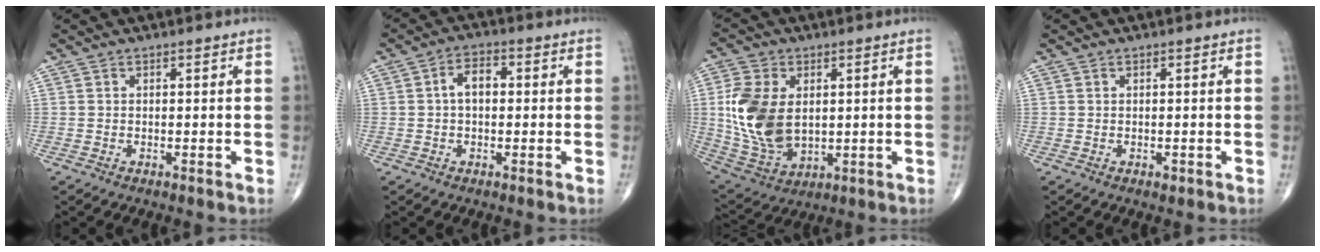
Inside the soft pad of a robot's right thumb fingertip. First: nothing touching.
{"total": 4.6, "force": [0.3, 2.9, 3.6], "torque": [-0.055, 0.018, -0.003]}
{"total": 15.3, "force": [1.6, 10.1, 11.4], "torque": [-0.220, -0.012, 0.043]}
{"total": 0.7, "force": [-0.2, 0.5, 0.4], "torque": [-0.005, -0.001, -0.002]}